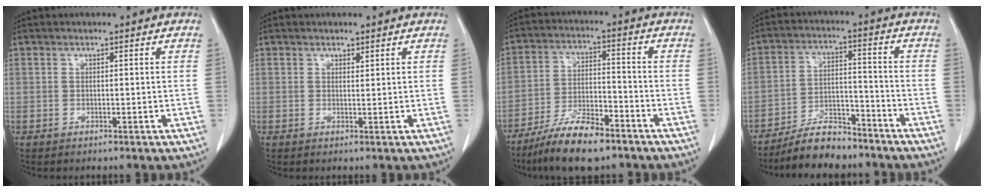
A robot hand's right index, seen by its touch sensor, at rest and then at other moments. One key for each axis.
{"total": 0.6, "fx": 0.5, "fy": 0.2, "fz": 0.2, "tx": -0.005, "ty": -0.006, "tz": 0.008}
{"total": 10.9, "fx": -8.0, "fy": 2.8, "fz": 6.8, "tx": -0.128, "ty": -0.012, "tz": -0.143}
{"total": 8.5, "fx": -7.5, "fy": 2.7, "fz": 3.2, "tx": -0.058, "ty": 0.004, "tz": -0.133}